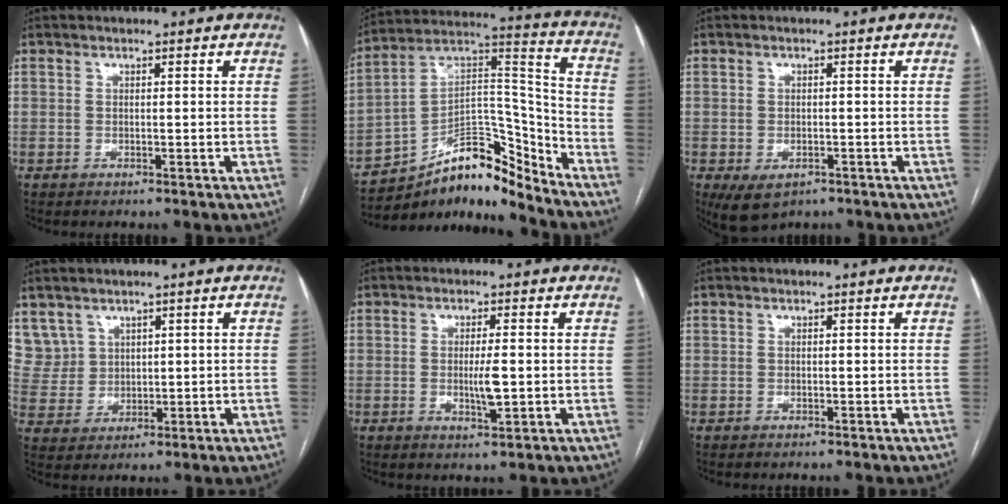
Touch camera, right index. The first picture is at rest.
{"total": 14.4, "force": [-11.8, 4.5, 6.9], "torque": [-0.108, 0.066, -0.199]}
{"total": 5.0, "force": [-2.6, 2.9, 3.1], "torque": [-0.060, -0.009, -0.033]}
{"total": 6.4, "force": [3.8, 5.2, 0.2], "torque": [-0.008, 0.016, 0.093]}
{"total": 3.9, "force": [-0.4, 0.7, 3.8], "torque": [-0.067, -0.004, -0.004]}
{"total": 0.0}